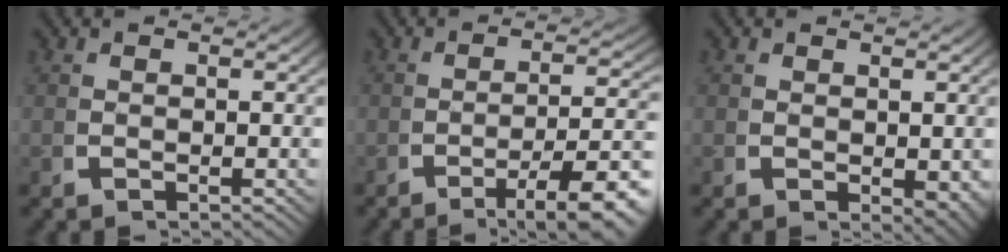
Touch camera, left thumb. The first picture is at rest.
{"total": 8.1, "force": [-4.2, 2.8, 6.3], "torque": [-0.083, -0.020, -0.046]}
{"total": 2.0, "force": [0.2, 1.2, 1.6], "torque": [-0.015, -0.015, 0.015]}